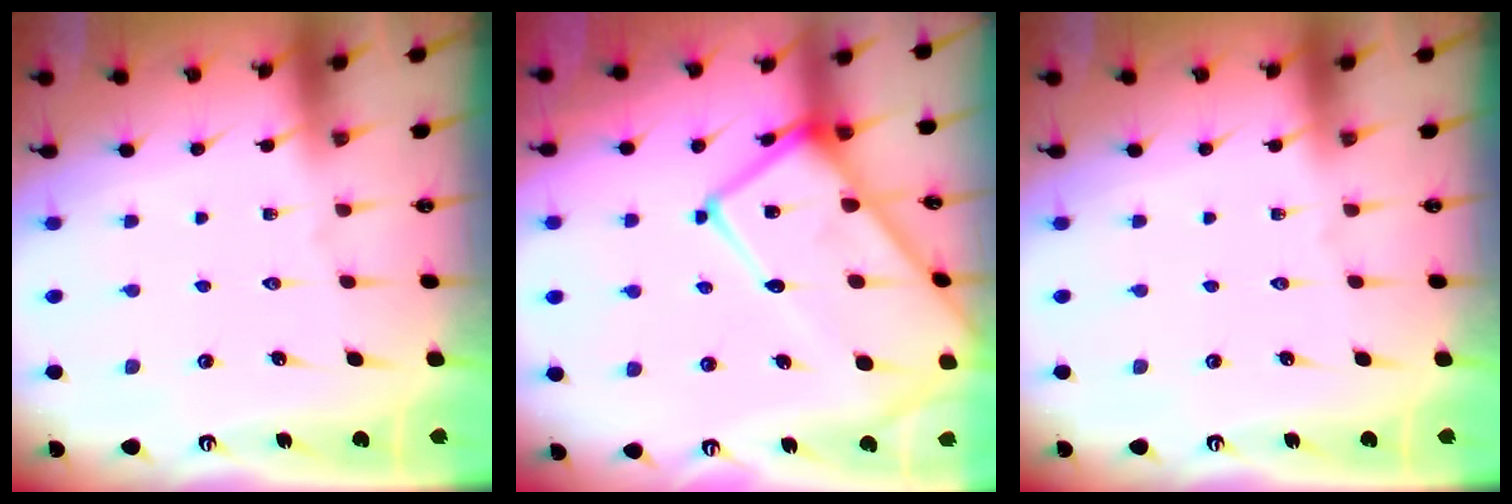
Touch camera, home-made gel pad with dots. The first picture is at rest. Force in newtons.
{"total": 21.9, "press": 21.8, "slide": 1.9}
{"total": 0.0}